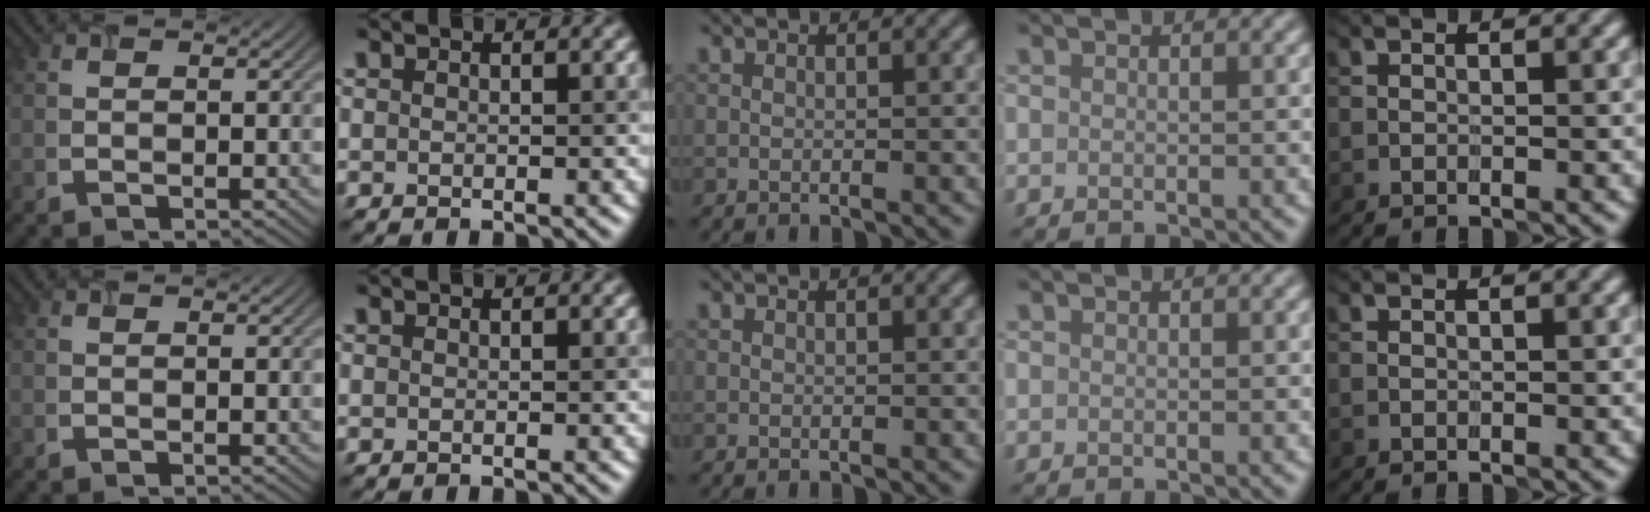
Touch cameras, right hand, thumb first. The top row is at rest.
{}